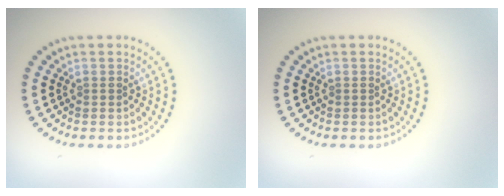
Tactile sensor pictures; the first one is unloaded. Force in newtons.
{"total": 0.0}